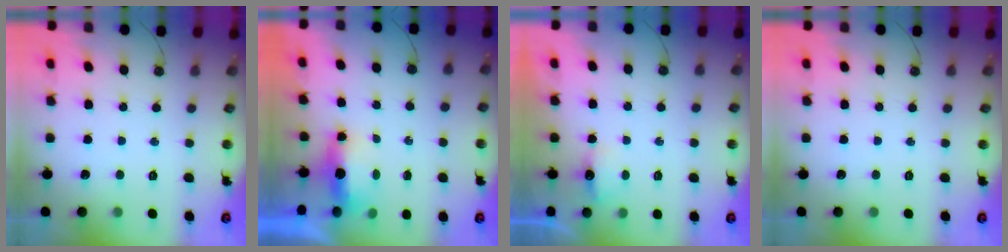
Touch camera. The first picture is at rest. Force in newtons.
{"total": 14.7, "press": 7.2, "slide": 12.8}
{"total": 3.9, "press": 3.8, "slide": 0.6}
{"total": 0.0}